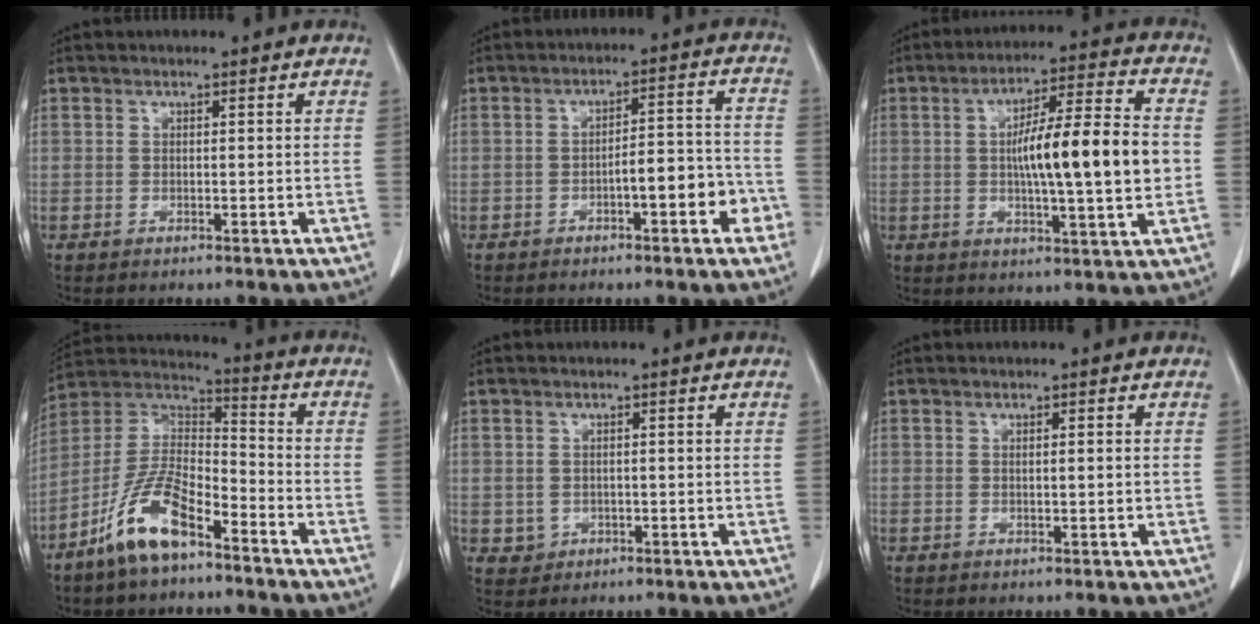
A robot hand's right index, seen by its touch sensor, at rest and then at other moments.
{"total": 7.5, "force": [-3.2, 1.9, 6.4], "torque": [-0.083, 0.031, -0.041]}
{"total": 14.6, "force": [-0.1, 1.3, 14.5], "torque": [-0.234, 0.011, -0.005]}
{"total": 11.9, "force": [-7.7, 3.7, 8.3], "torque": [-0.177, 0.005, -0.147]}
{"total": 2.2, "force": [-0.3, 2.2, 0.2], "torque": [0.001, 0.005, 0.006]}
{"total": 0.8, "force": [0.0, 0.0, 0.8], "torque": [-0.018, 0.000, 0.003]}